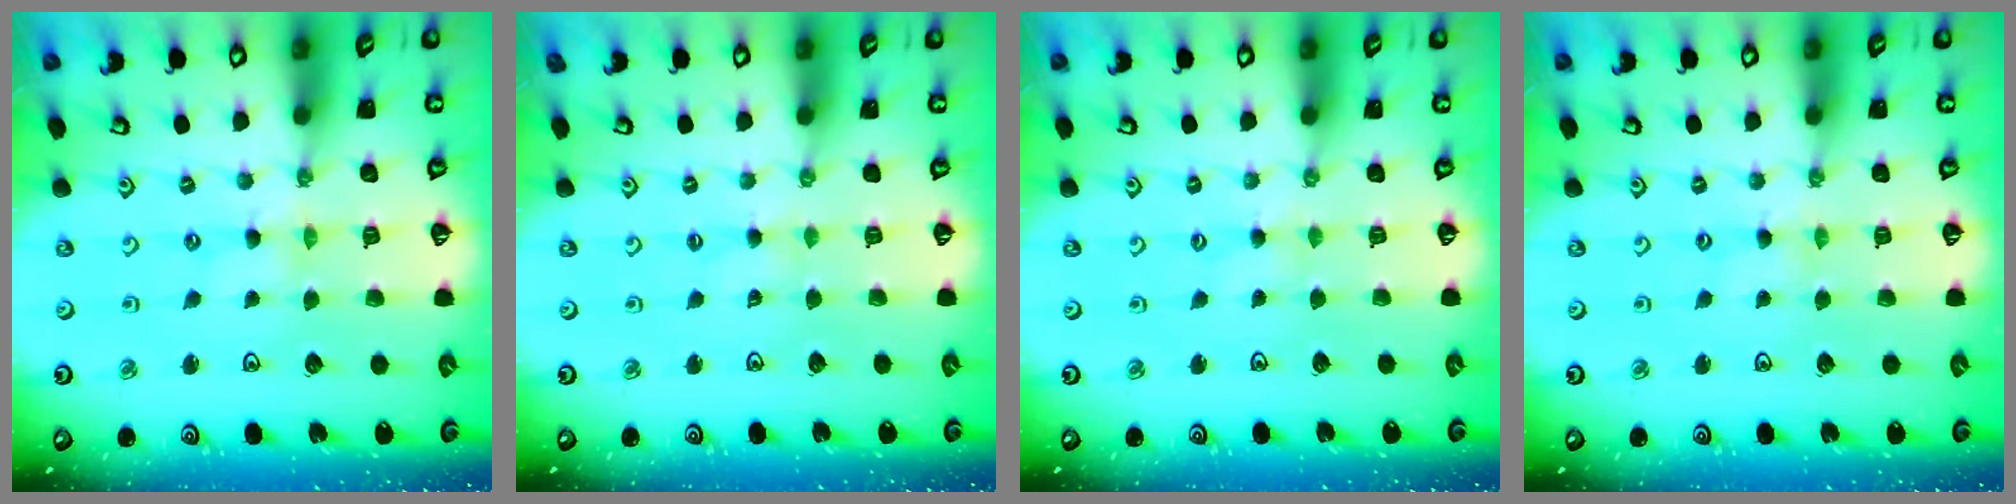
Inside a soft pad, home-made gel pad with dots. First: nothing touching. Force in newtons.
{"total": 0.0}
{"total": 0.9, "press": 0.9, "slide": 0.1}
{"total": 1.0, "press": 1.0, "slide": 0.2}